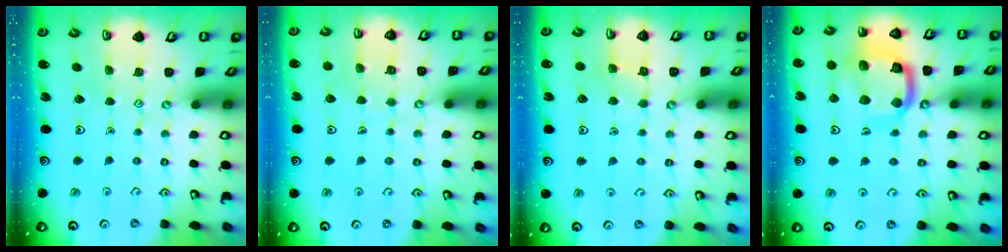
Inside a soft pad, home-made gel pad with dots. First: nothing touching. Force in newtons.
{"total": 5.1, "press": 5.1, "slide": 0.5}
{"total": 5.7, "press": 5.7, "slide": 0.5}
{"total": 16.5, "press": 16.4, "slide": 1.8}